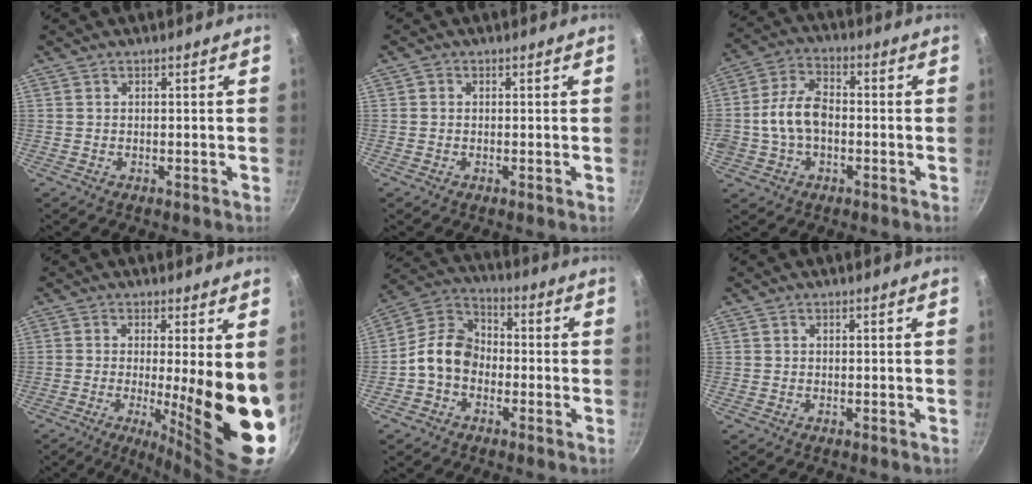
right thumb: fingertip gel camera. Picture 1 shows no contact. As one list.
[{"total": 0.5, "force": [0.0, 0.5, 0.0], "torque": [0.002, 0.002, -0.002]}, {"total": 10.0, "force": [-1.1, 6.6, 7.4], "torque": [-0.130, 0.030, -0.028]}, {"total": 16.0, "force": [-1.2, 3.6, 15.6], "torque": [-0.203, -0.034, -0.007]}, {"total": 10.9, "force": [-2.9, 8.2, 6.5], "torque": [-0.084, 0.044, -0.080]}, {"total": 0.0}]